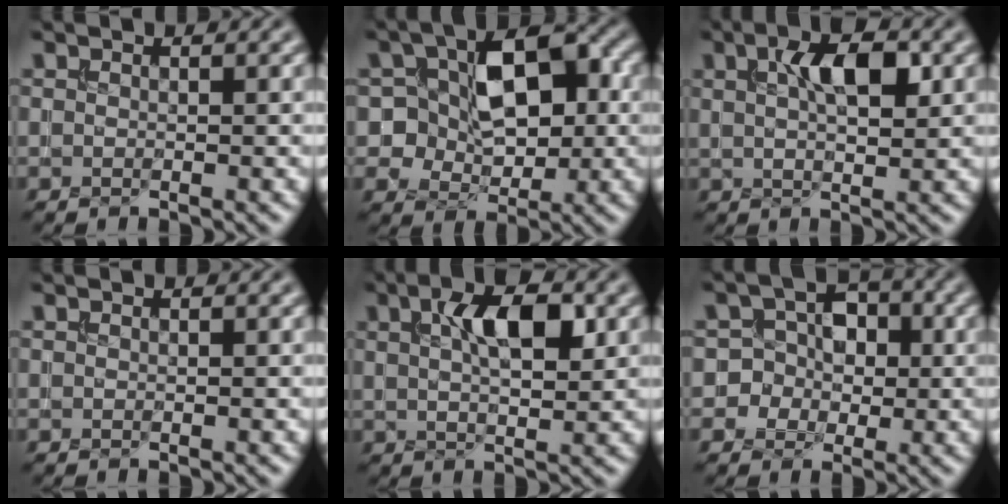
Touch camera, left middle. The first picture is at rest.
{"total": 8.5, "force": [0.7, 5.7, 6.2], "torque": [-0.082, 0.012, 0.003]}
{"total": 5.5, "force": [2.0, 2.2, 4.6], "torque": [-0.077, 0.007, 0.032]}
{"total": 0.0}
{"total": 6.2, "force": [2.2, 2.5, 5.2], "torque": [-0.087, 0.007, 0.033]}
{"total": 5.0, "force": [-0.5, 4.7, 1.6], "torque": [-0.006, 0.031, -0.027]}